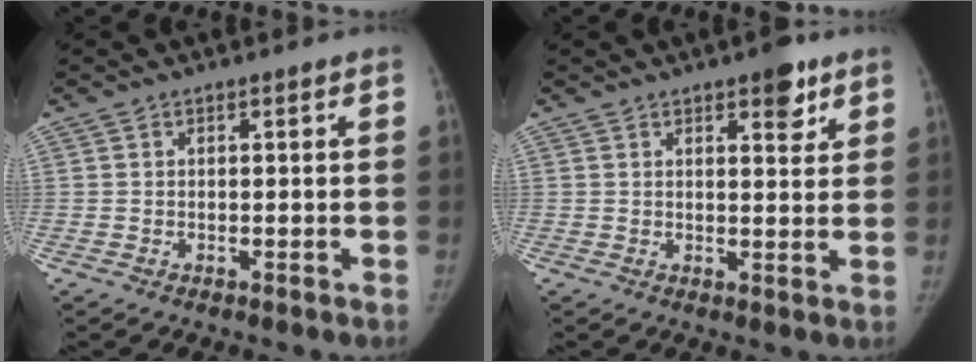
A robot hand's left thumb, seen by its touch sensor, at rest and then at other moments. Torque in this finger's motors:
{"motor_torque": [1.26, 0.56, 0.84, -0.44, 0.13]}